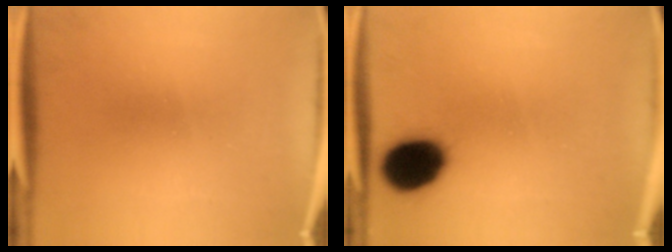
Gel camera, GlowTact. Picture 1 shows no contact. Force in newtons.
{"total": 13.9}